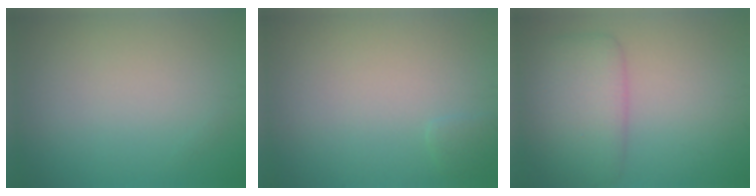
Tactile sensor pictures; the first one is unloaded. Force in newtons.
{"total": 0.8, "press": 0.8, "slide": 0.1}
{"total": 5.2, "press": 5.2, "slide": 0.2}